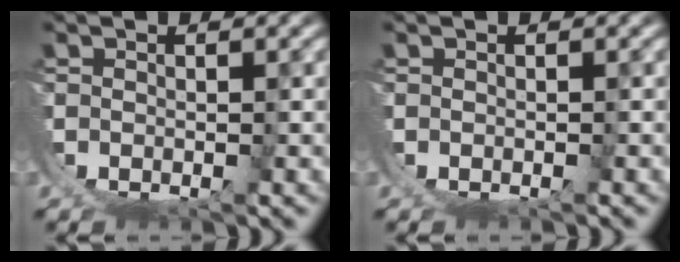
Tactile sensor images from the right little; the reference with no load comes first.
{"total": 0.0}